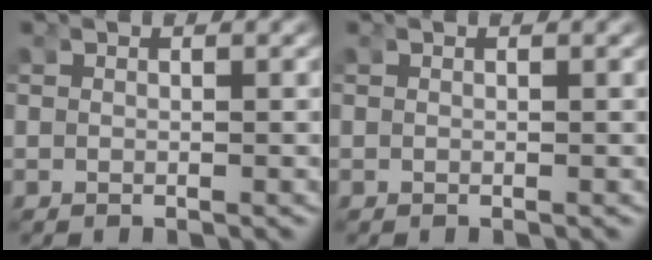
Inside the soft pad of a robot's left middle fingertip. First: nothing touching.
{"total": 0.0}